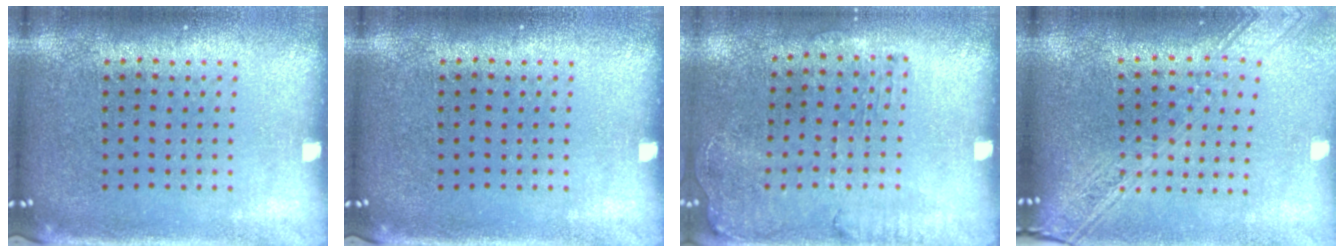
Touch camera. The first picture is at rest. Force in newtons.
{"total": 0.0}
{"total": 1.2, "press": 1.1, "slide": 0.5}
{"total": 2.3, "press": 1.9, "slide": 1.3}